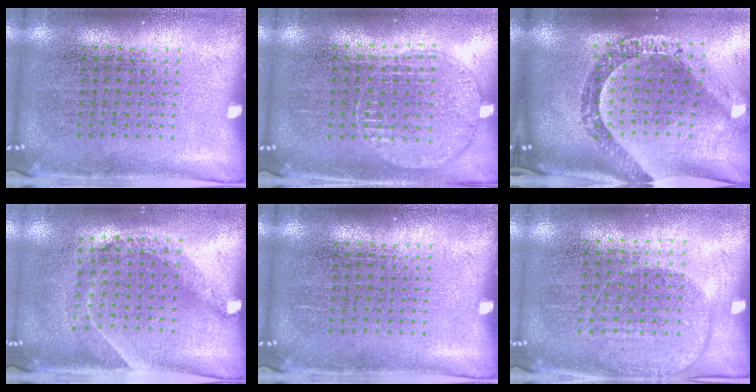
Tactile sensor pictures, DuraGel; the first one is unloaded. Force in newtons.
{"total": 1.0, "press": 1.0, "slide": 0.1}
{"total": 2.4, "press": 1.9, "slide": 1.5}
{"total": 1.4, "press": 1.1, "slide": 0.9}
{"total": 0.0}
{"total": 1.4, "press": 1.2, "slide": 0.7}